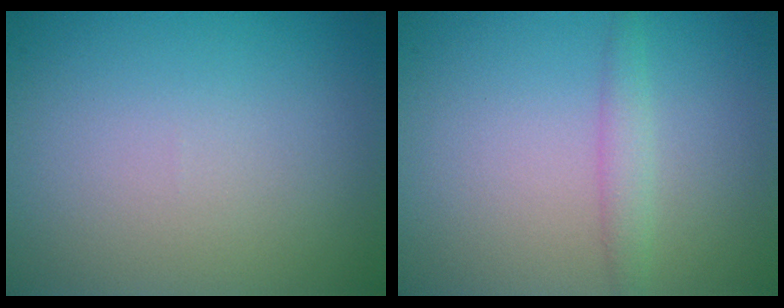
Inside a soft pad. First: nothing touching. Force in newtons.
{"total": 1.5, "press": 1.5, "slide": 0.2}